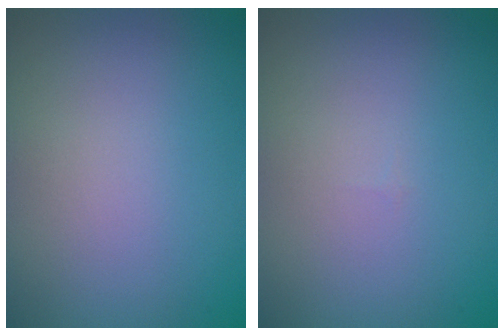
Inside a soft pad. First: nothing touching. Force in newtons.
{"total": 0.0}